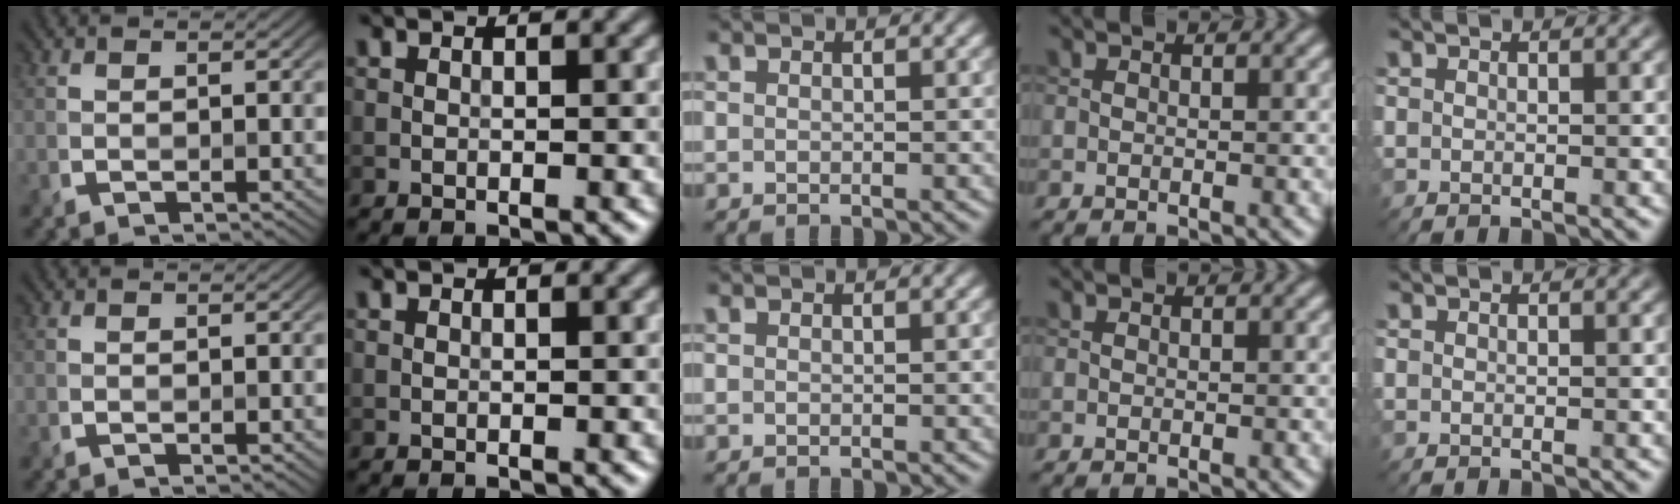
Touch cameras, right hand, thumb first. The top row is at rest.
{}